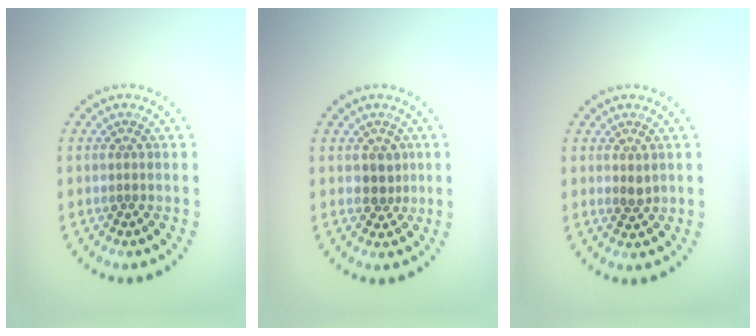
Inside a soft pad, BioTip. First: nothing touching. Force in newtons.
{"total": 1.7, "press": 1.4, "slide": 1.0}
{"total": 0.9, "press": 0.9, "slide": 0.2}